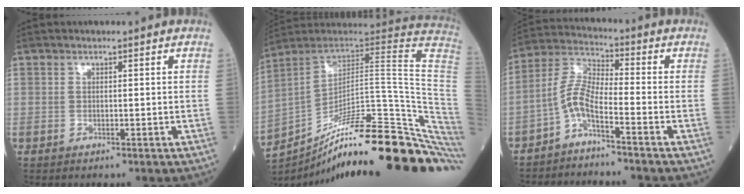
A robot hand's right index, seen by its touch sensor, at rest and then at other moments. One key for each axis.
{"total": 32.3, "fx": -23.6, "fy": 3.2, "fz": 21.8, "tx": -0.193, "ty": 0.009, "tz": -0.336}
{"total": 5.7, "fx": -3.7, "fy": 0.7, "fz": 4.3, "tx": -0.099, "ty": 0.007, "tz": -0.080}